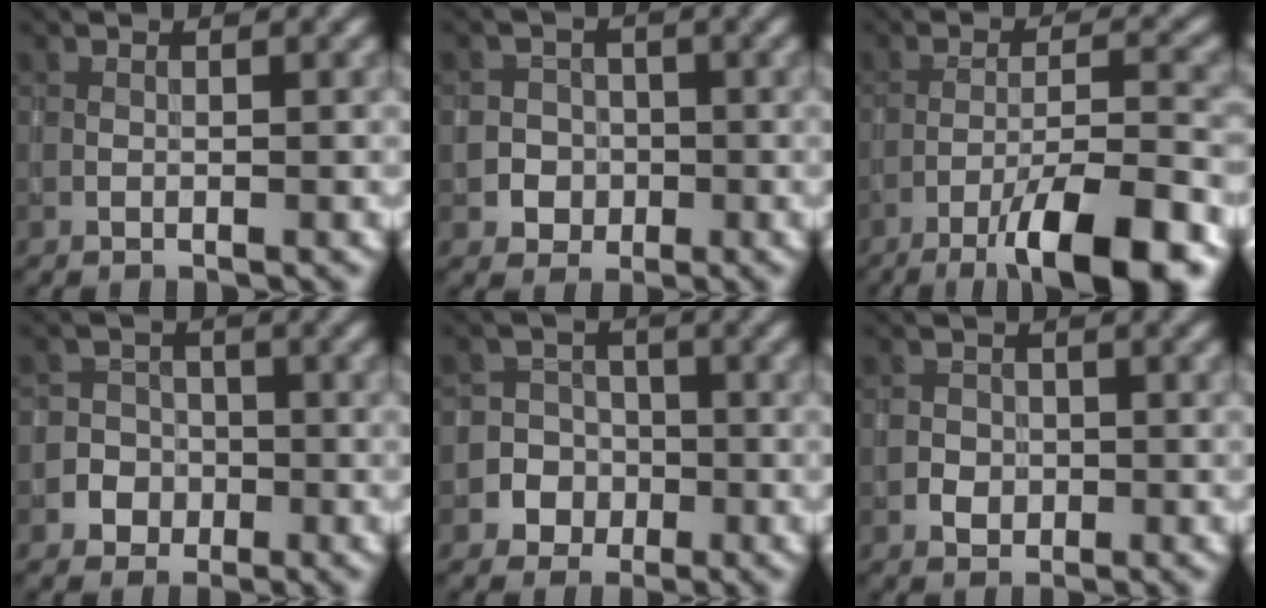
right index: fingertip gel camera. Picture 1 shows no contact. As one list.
[{"total": 3.2, "force": [-1.0, 3.0, 0.3], "torque": [0.027, 0.001, -0.028]}, {"total": 9.2, "force": [-5.9, 1.5, 6.9], "torque": [-0.109, 0.010, -0.094]}, {"total": 3.6, "force": [-1.4, 3.3, 0.2], "torque": [0.035, 0.001, -0.040]}, {"total": 5.5, "force": [-2.1, 5.1, 0.1], "torque": [0.027, 0.003, -0.053]}, {"total": 1.5, "force": [-0.3, 1.4, 0.5], "torque": [0.002, 0.000, -0.009]}]